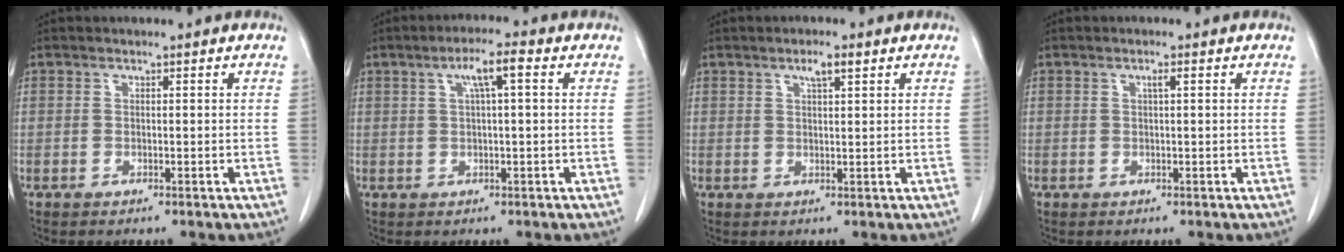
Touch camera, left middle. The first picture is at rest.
{"total": 4.3, "force": [1.4, 0.3, 4.0], "torque": [-0.072, 0.012, 0.024]}
{"total": 2.4, "force": [1.4, 0.4, 1.9], "torque": [-0.035, 0.003, 0.024]}
{"total": 0.8, "force": [0.3, 0.0, 0.8], "torque": [-0.013, 0.002, 0.004]}